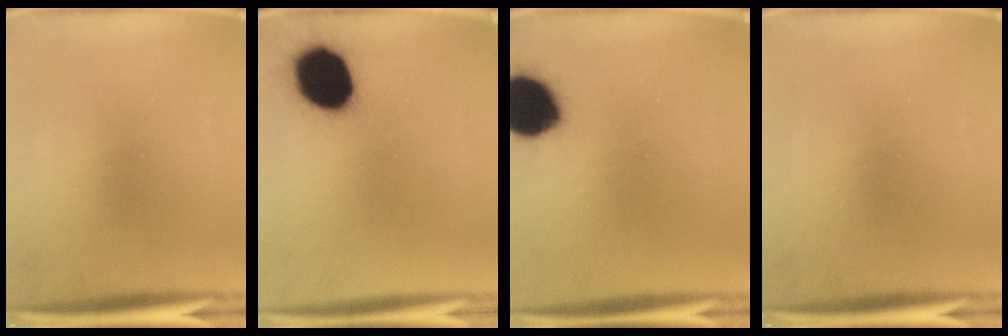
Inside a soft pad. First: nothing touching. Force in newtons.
{"total": 17.8}
{"total": 15.9}
{"total": 0.0}